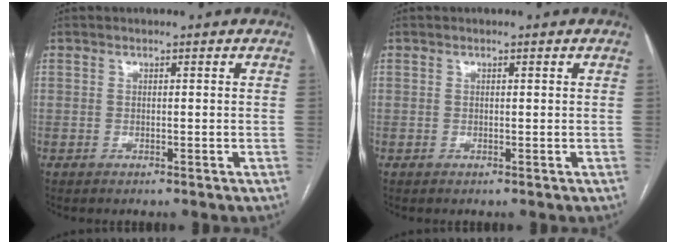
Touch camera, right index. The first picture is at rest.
{"total": 0.0}